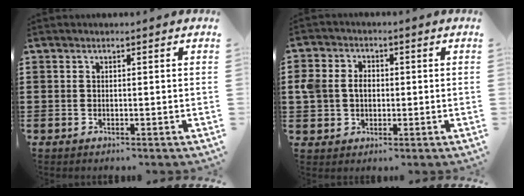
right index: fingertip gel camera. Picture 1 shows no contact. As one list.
[{"total": 4.6, "force": [0.0, 3.9, 2.5], "torque": [-0.072, 0.009, -0.007]}]